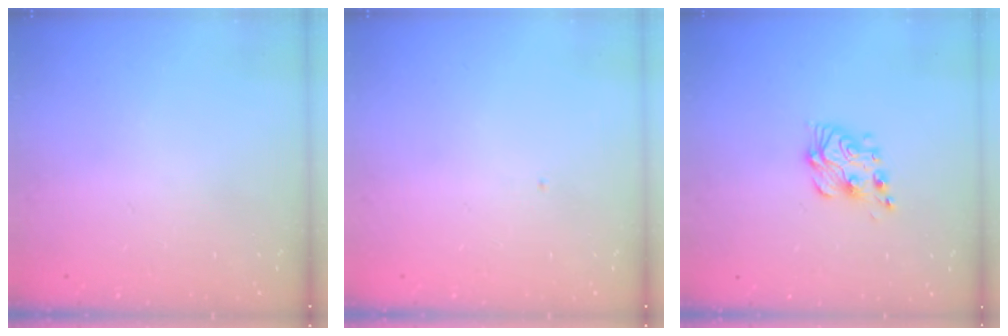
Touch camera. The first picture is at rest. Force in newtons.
{"total": 0.0}
{"total": 8.1, "press": 8.1, "slide": 0.4}